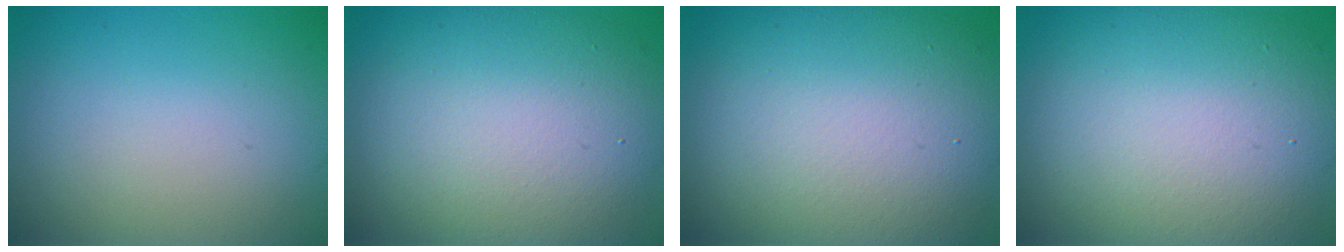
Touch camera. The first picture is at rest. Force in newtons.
{"total": 11.4, "press": 11.4, "slide": 0.7}
{"total": 13.9, "press": 13.9, "slide": 0.7}
{"total": 12.9, "press": 12.9, "slide": 0.8}